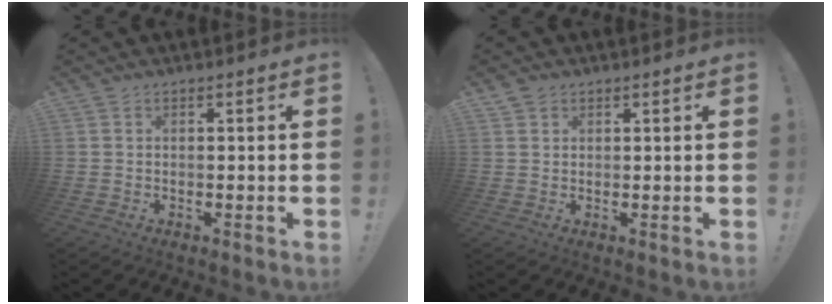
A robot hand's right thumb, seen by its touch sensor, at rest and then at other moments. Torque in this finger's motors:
{"motor_torque": [-0.09, 0.00, 0.16, 0.03, 0.00]}